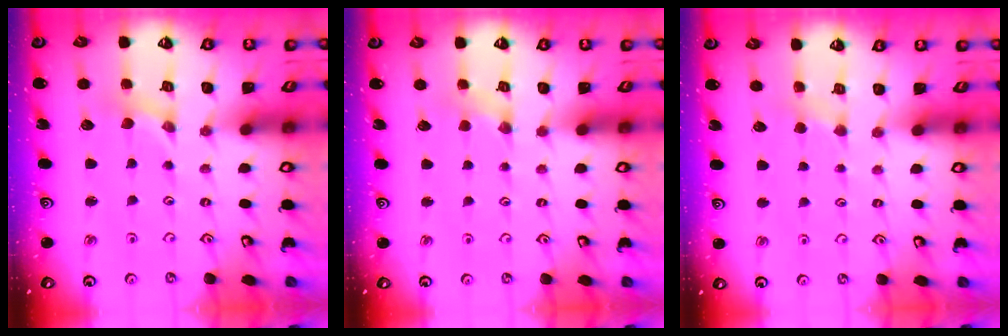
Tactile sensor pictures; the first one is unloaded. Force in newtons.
{"total": 2.1, "press": 2.1, "slide": 0.6}
{"total": 2.2, "press": 2.2, "slide": 0.4}